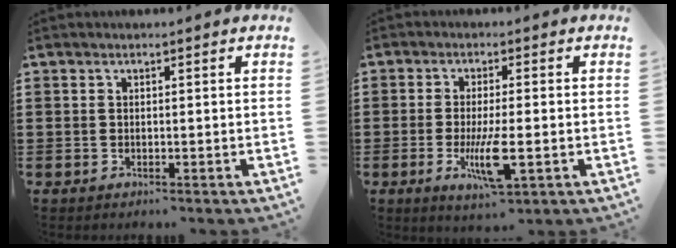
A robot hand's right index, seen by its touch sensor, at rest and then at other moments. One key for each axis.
{"total": 7.5, "fx": -2.1, "fy": 1.7, "fz": 7.0, "tx": -0.147, "ty": -0.021, "tz": -0.040}